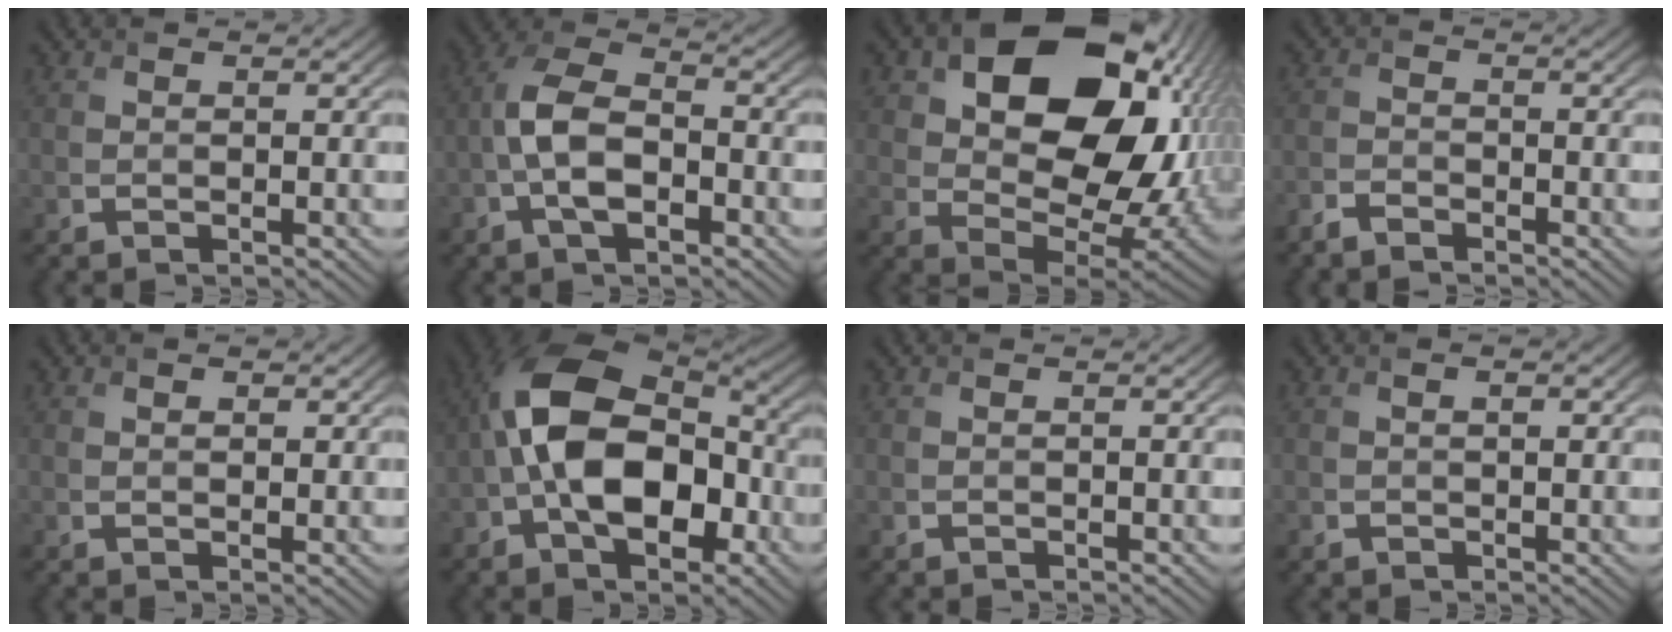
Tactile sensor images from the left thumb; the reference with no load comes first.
{"total": 8.1, "force": [-2.2, 4.0, 6.7], "torque": [-0.138, 0.014, -0.053]}
{"total": 19.6, "force": [6.1, 12.5, 13.8], "torque": [-0.221, 0.003, 0.104]}
{"total": 2.4, "force": [-2.1, 0.7, 0.9], "torque": [-0.021, -0.004, -0.052]}
{"total": 1.5, "force": [0.7, 0.7, 1.1], "torque": [-0.018, -0.005, 0.016]}
{"total": 14.8, "force": [-2.0, 9.1, 11.5], "torque": [-0.202, 0.011, -0.052]}
{"total": 0.0}
{"total": 1.1, "force": [0.1, 0.7, 0.8], "torque": [-0.011, -0.001, 0.006]}